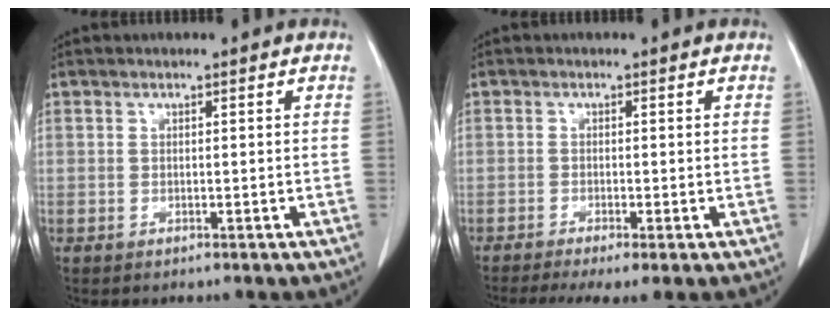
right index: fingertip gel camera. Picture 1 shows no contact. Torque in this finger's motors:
{"motor_torque": [0.52, -0.48, 0.36, 0.10]}